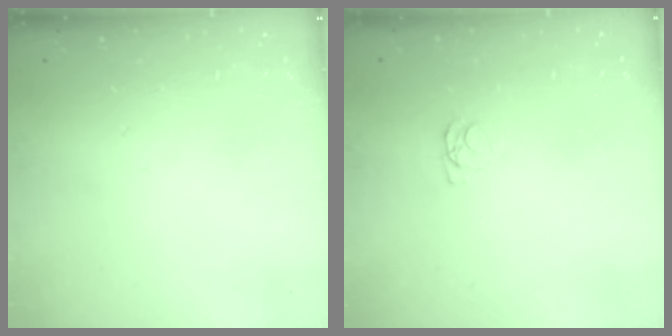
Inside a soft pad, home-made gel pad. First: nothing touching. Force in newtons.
{"total": 1.2, "press": 1.1, "slide": 0.3}